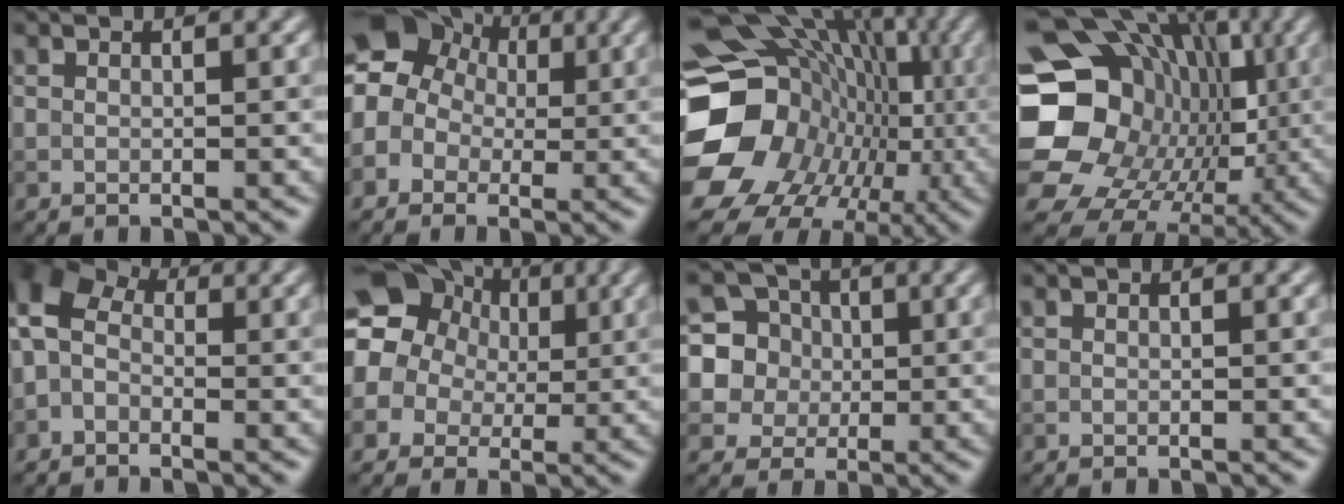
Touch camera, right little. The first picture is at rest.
{"total": 9.2, "force": [2.6, 7.9, 3.9], "torque": [-0.083, 0.041, -0.002]}
{"total": 18.4, "force": [-2.6, 15.5, 9.6], "torque": [-0.166, -0.016, -0.050]}
{"total": 21.6, "force": [0.6, 19.1, 10.1], "torque": [-0.200, 0.013, -0.016]}
{"total": 5.6, "force": [0.0, 4.0, 4.0], "torque": [-0.078, 0.024, -0.021]}
{"total": 13.4, "force": [4.9, 11.2, 5.5], "torque": [-0.128, 0.025, 0.071]}
{"total": 9.2, "force": [1.8, 8.7, 2.5], "torque": [-0.085, 0.031, 0.034]}
{"total": 0.0}